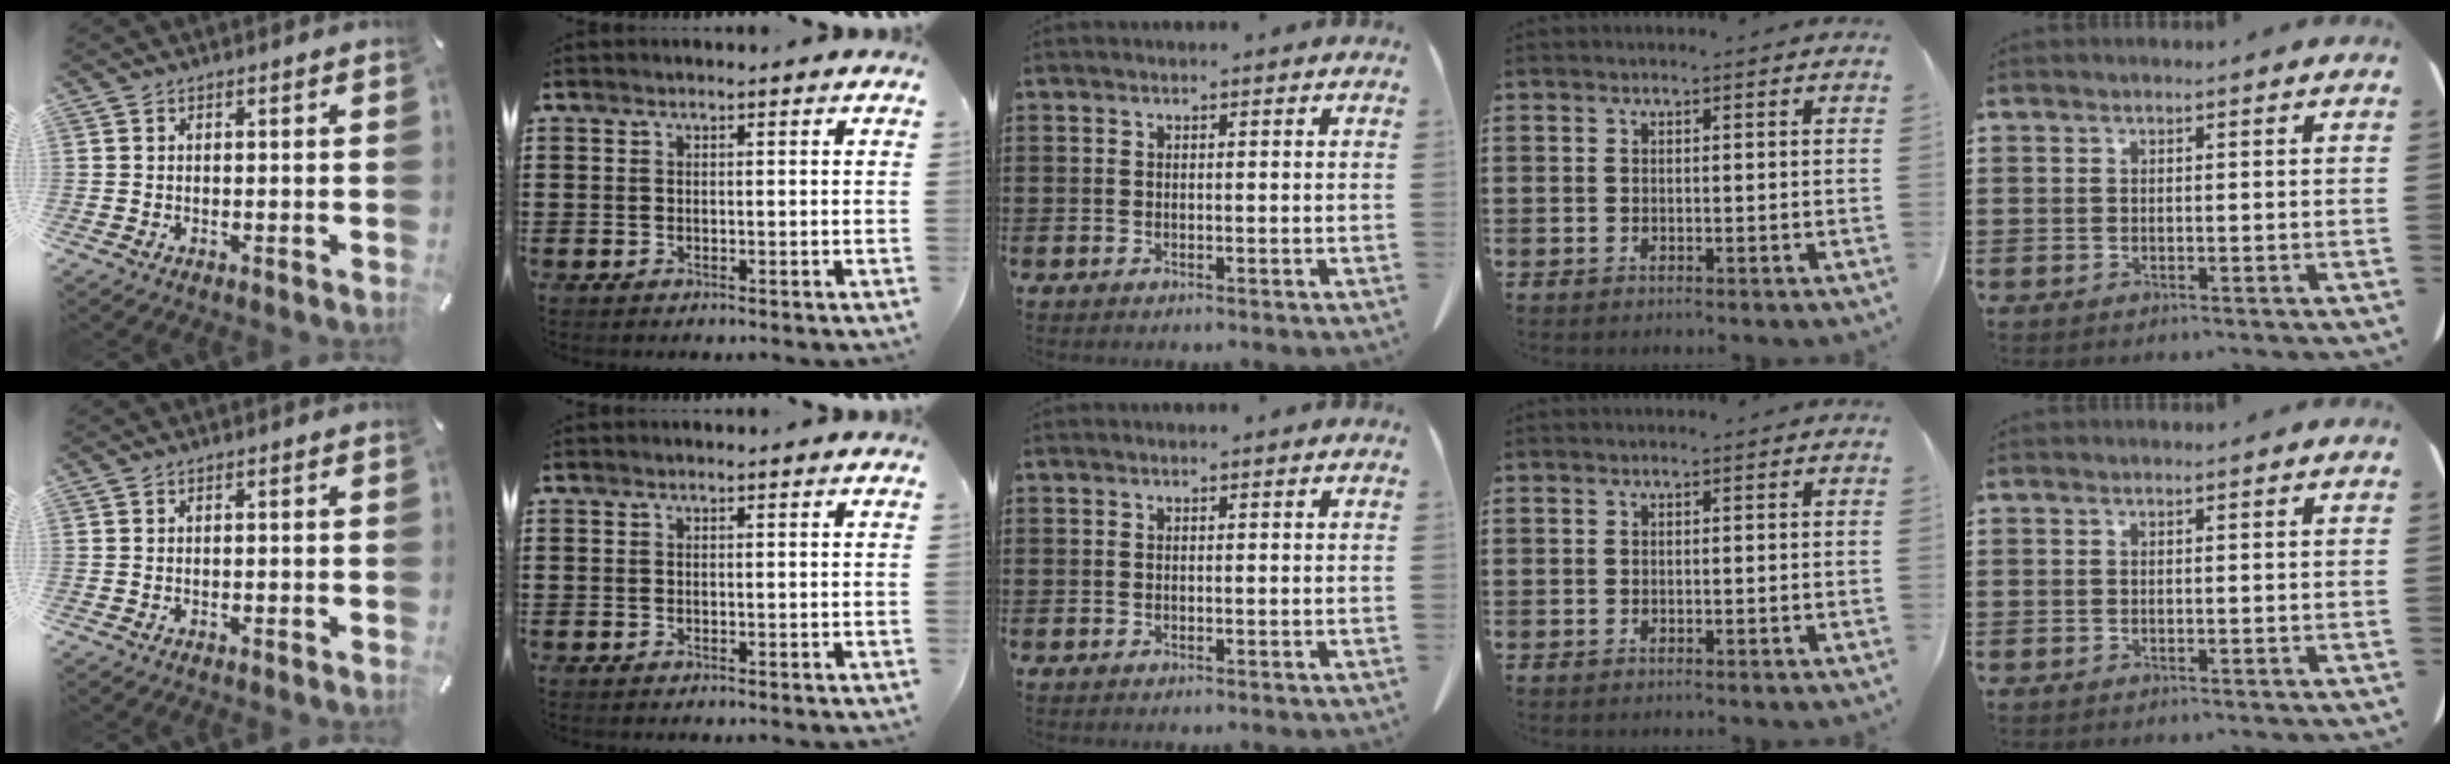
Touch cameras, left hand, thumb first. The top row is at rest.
{}